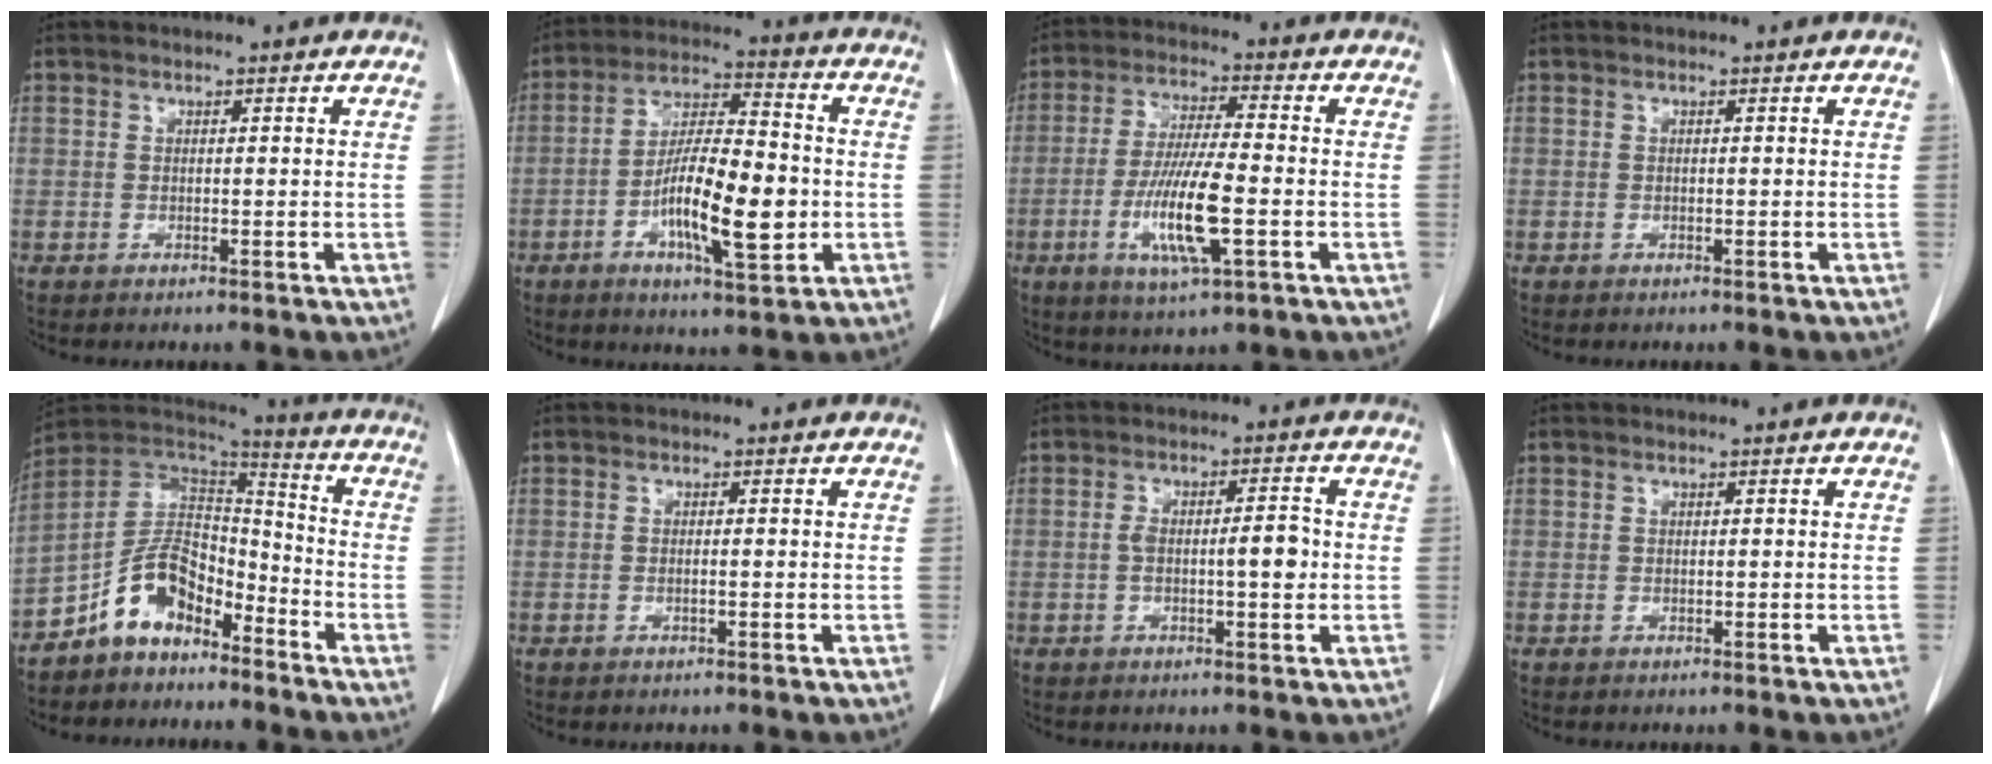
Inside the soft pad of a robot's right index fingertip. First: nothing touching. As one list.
[{"total": 13.5, "force": [-3.1, 3.3, 12.8], "torque": [-0.231, 0.000, -0.053]}, {"total": 11.3, "force": [-3.3, 1.2, 10.8], "torque": [-0.212, -0.015, -0.062]}, {"total": 0.0}, {"total": 10.5, "force": [-7.0, 5.5, 5.5], "torque": [-0.104, 0.040, -0.133]}, {"total": 0.6, "force": [-0.2, 0.0, 0.5], "torque": [-0.010, 0.000, -0.002]}, {"total": 5.1, "force": [-0.4, 1.3, 4.9], "torque": [-0.089, 0.014, -0.004]}, {"total": 0.0}]